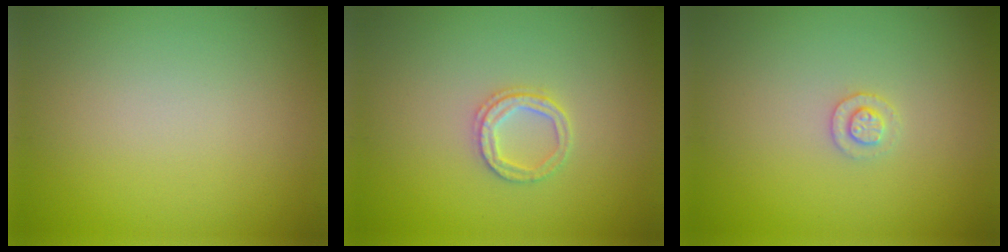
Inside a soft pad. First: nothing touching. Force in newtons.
{"total": 2.1, "press": 2.0, "slide": 0.4}
{"total": 1.3, "press": 1.2, "slide": 0.3}